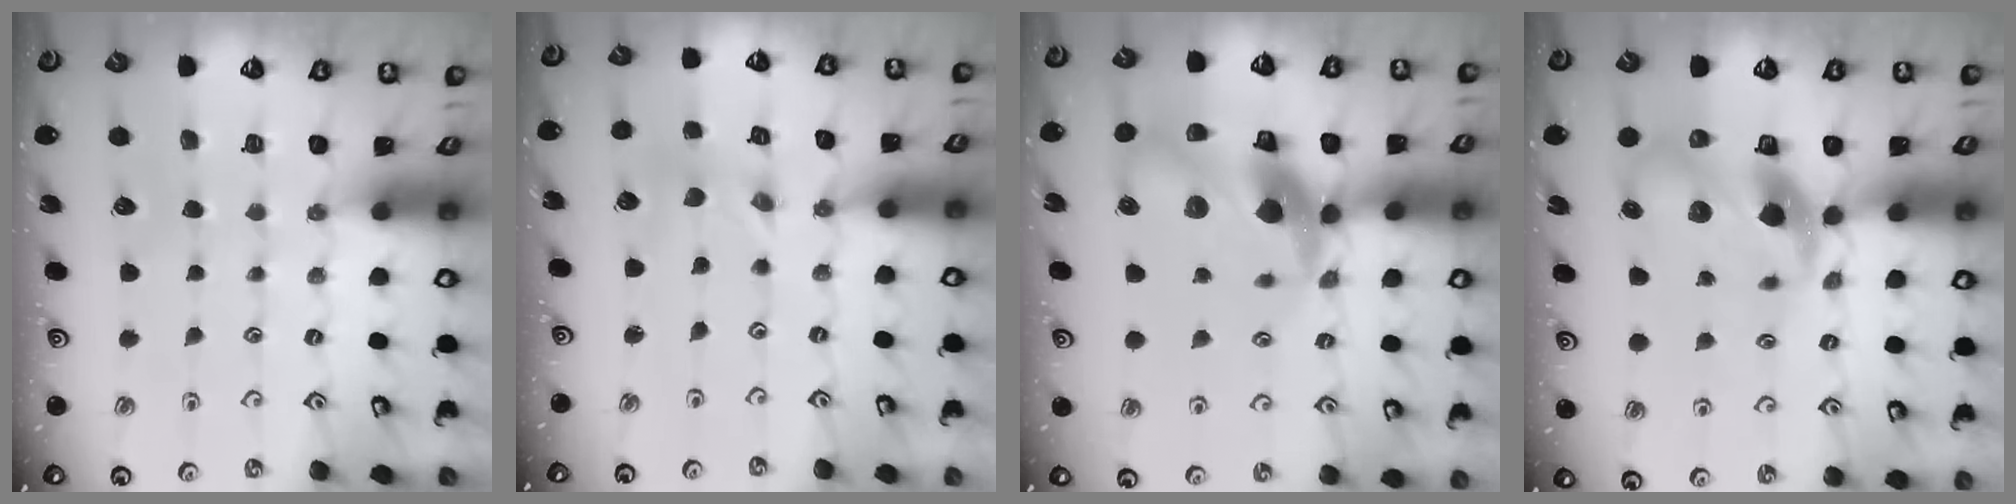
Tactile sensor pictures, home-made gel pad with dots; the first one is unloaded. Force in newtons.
{"total": 0.0}
{"total": 14.2, "press": 14.0, "slide": 1.9}
{"total": 10.1, "press": 9.9, "slide": 1.6}